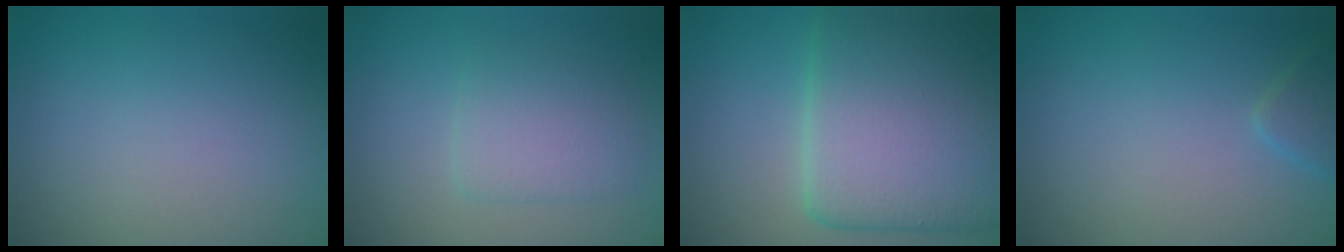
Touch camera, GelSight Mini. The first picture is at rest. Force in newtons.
{"total": 2.6, "press": 2.6, "slide": 0.2}
{"total": 12.5, "press": 12.5, "slide": 0.2}
{"total": 1.4, "press": 1.4, "slide": 0.1}